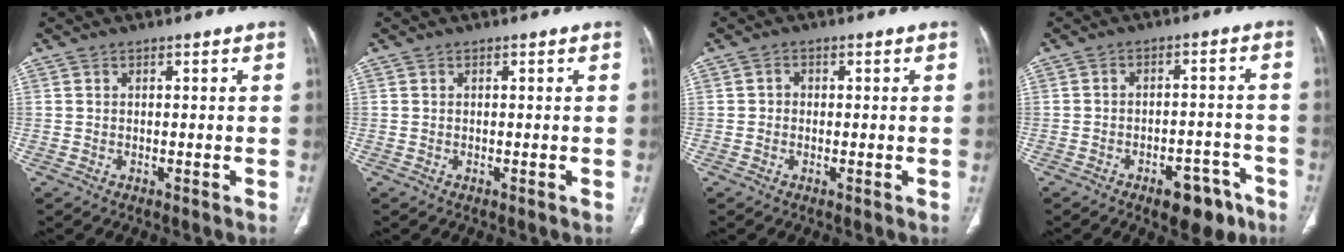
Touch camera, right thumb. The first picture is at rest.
{"total": 0.0}
{"total": 1.2, "force": [-0.1, 1.1, 0.5], "torque": [-0.001, 0.004, -0.004]}
{"total": 8.7, "force": [-5.4, 4.2, 5.3], "torque": [-0.047, 0.037, -0.068]}